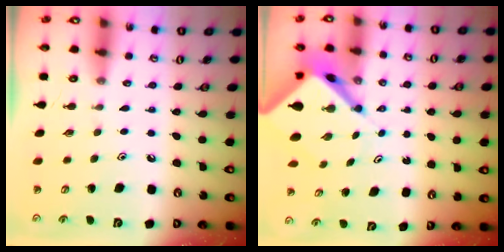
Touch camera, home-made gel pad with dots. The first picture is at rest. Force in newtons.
{"total": 7.2, "press": 7.2, "slide": 0.5}